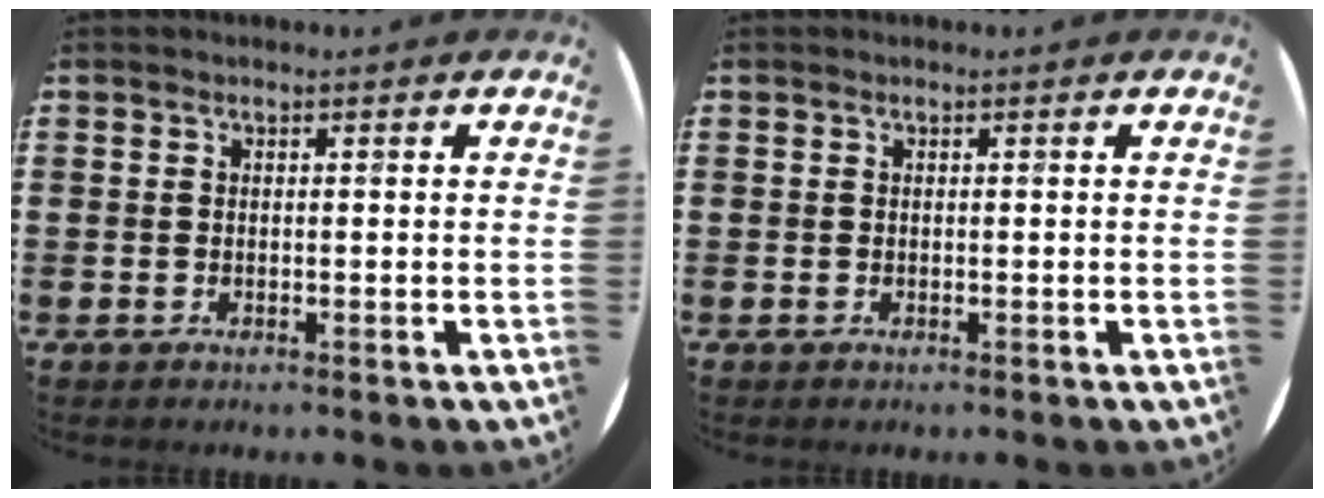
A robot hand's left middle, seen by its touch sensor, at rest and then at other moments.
{"total": 0.0}